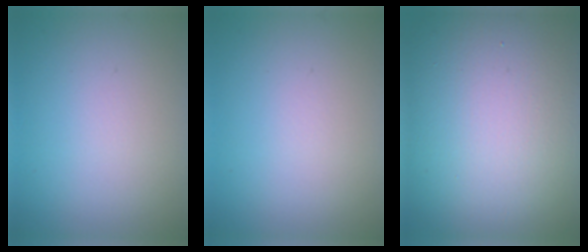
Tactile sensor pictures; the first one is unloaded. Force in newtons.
{"total": 0.0}
{"total": 19.9, "press": 19.9, "slide": 1.1}